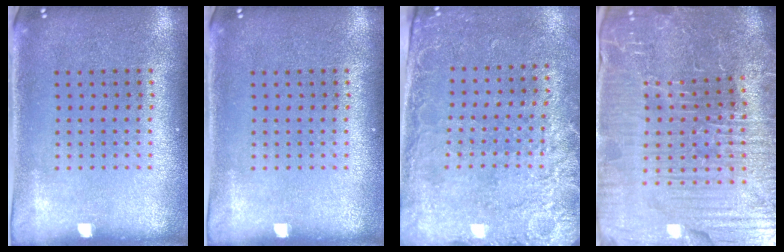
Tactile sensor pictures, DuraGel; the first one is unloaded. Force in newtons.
{"total": 0.0}
{"total": 2.7, "press": 2.2, "slide": 1.5}
{"total": 5.8, "press": 5.5, "slide": 1.7}